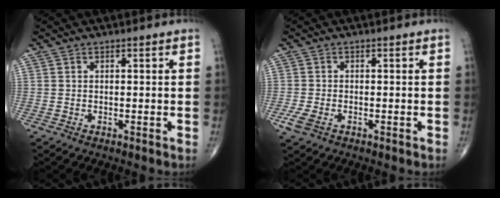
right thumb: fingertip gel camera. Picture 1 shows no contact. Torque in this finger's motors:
{"motor_torque": [1.71, 1.57, -0.19, 0.02, -0.01]}